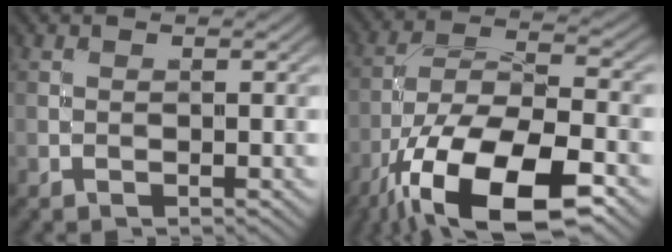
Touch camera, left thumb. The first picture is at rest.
{"total": 17.1, "force": [-9.7, 6.4, 12.5], "torque": [-0.238, -0.021, -0.179]}